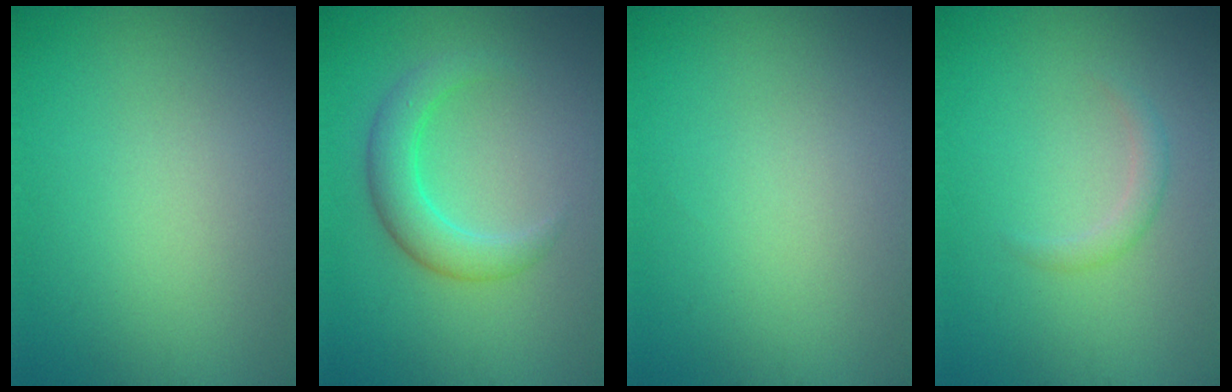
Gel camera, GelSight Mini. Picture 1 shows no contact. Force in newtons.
{"total": 3.6, "press": 3.6, "slide": 0.0}
{"total": 0.0}
{"total": 1.3, "press": 1.3, "slide": 0.1}